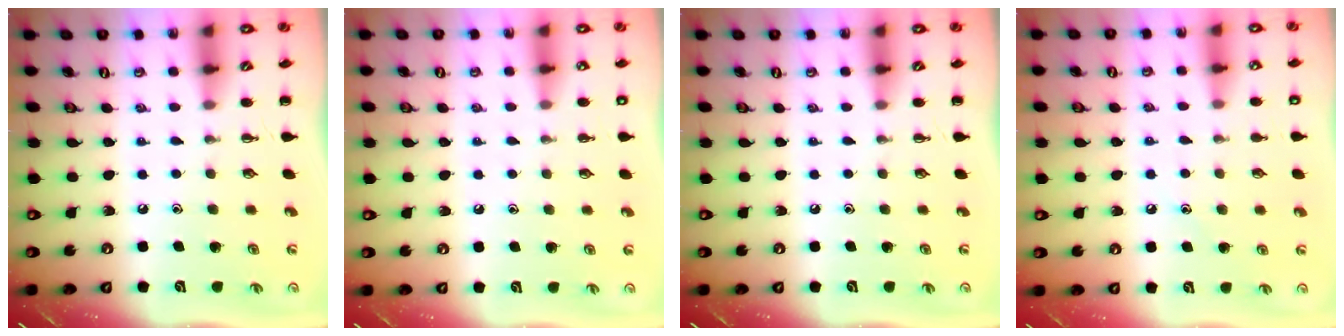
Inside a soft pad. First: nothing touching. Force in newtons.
{"total": 1.8, "press": 1.8, "slide": 0.3}
{"total": 0.0}
{"total": 6.7, "press": 6.5, "slide": 1.8}